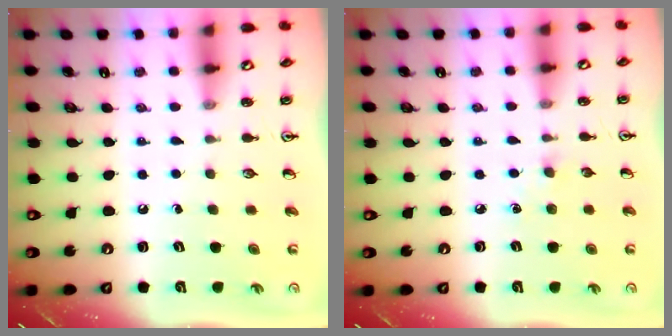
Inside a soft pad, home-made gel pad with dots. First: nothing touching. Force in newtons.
{"total": 3.6, "press": 3.6, "slide": 0.5}